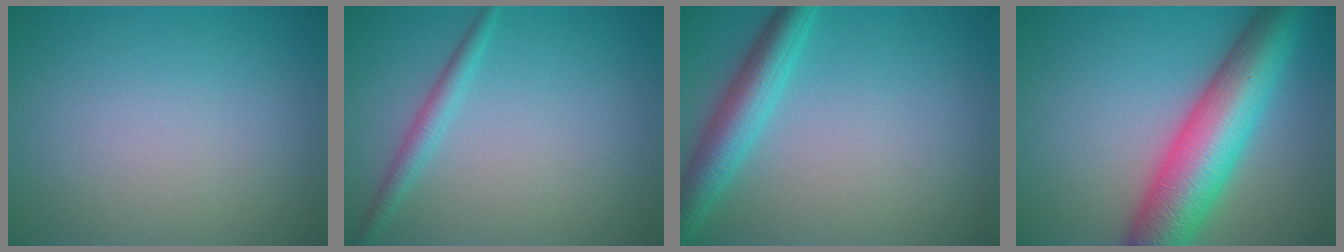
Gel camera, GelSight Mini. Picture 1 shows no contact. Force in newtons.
{"total": 1.8, "press": 1.8, "slide": 0.0}
{"total": 4.4, "press": 4.4, "slide": 0.1}
{"total": 10.6, "press": 10.6, "slide": 0.4}